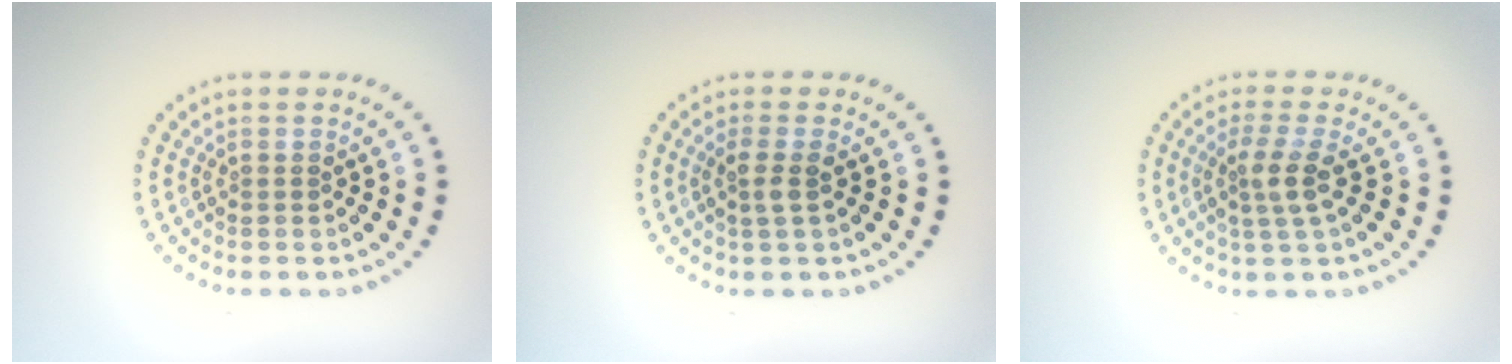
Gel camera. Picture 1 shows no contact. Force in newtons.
{"total": 1.6, "press": 1.3, "slide": 0.9}
{"total": 2.7, "press": 2.3, "slide": 1.4}